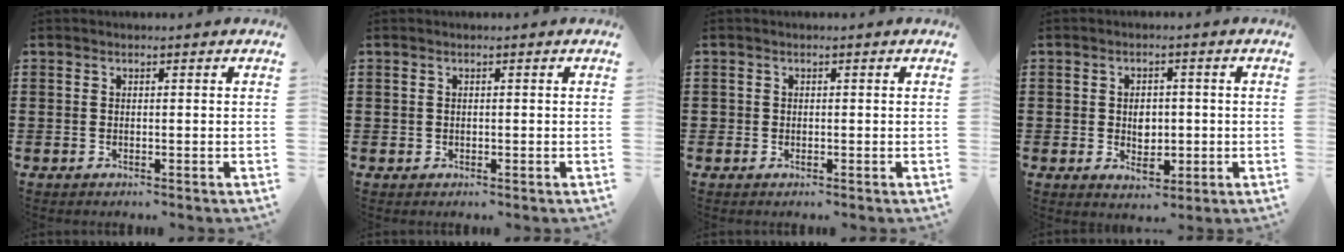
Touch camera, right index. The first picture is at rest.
{"total": 0.5, "force": [0.1, 0.5, 0.1], "torque": [-0.003, 0.004, 0.002]}
{"total": 0.7, "force": [-0.1, 0.7, 0.1], "torque": [-0.004, 0.004, -0.004]}
{"total": 3.9, "force": [-0.2, 2.8, 2.7], "torque": [-0.042, 0.001, -0.009]}